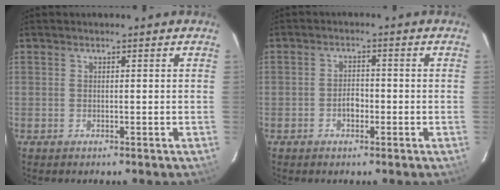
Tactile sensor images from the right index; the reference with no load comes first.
{"total": 2.5, "force": [-1.1, 1.5, 1.7], "torque": [-0.033, 0.004, -0.019]}